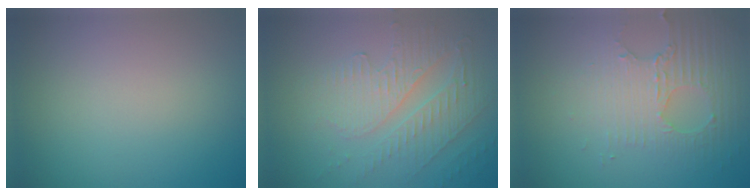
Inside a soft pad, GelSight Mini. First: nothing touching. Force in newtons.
{"total": 5.3, "press": 3.5, "slide": 3.9}
{"total": 3.5, "press": 3.3, "slide": 1.2}